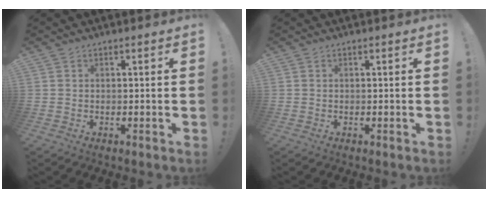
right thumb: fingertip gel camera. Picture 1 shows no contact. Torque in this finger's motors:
{"motor_torque": [0.00, 0.00, 0.00, 0.00, 0.02]}